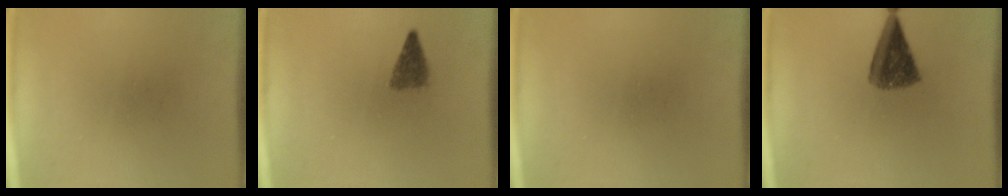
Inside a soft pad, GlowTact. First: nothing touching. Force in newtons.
{"total": 2.8}
{"total": 0.0}
{"total": 7.3}